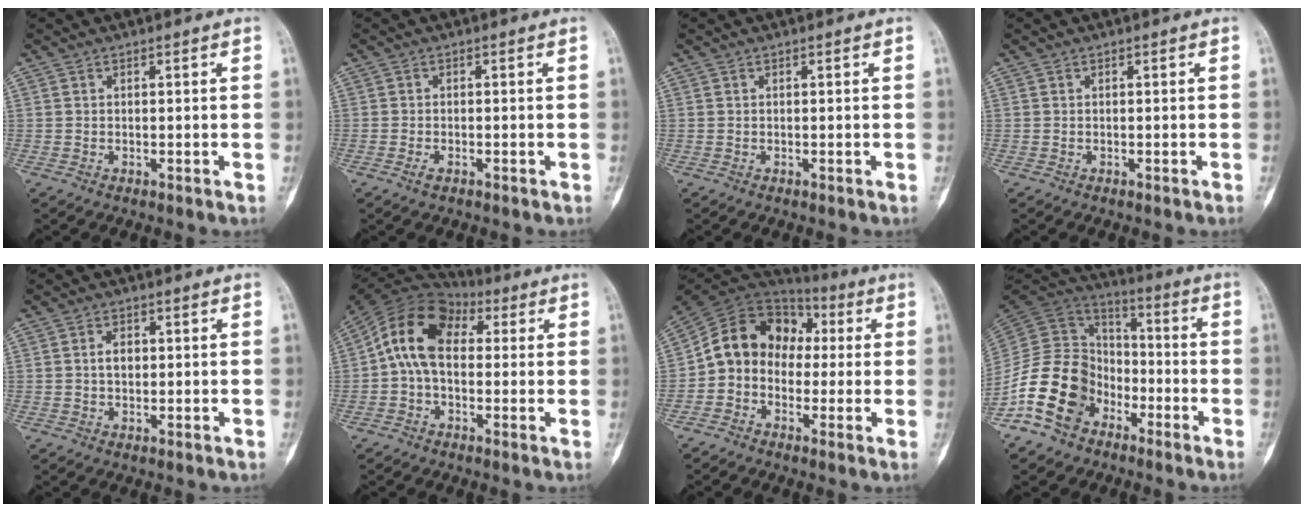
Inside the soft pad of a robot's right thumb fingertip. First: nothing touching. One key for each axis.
{"total": 1.4, "fx": -0.8, "fy": 0.7, "fz": 0.9, "tx": -0.024, "ty": 0.002, "tz": -0.015}
{"total": 0.0}
{"total": 0.0}
{"total": 2.5, "fx": 0.2, "fy": 1.7, "fz": 1.9, "tx": -0.028, "ty": 0.001, "tz": 0.002}
{"total": 12.8, "fx": 1.5, "fy": 8.6, "fz": 9.3, "tx": -0.155, "ty": 0.038, "tz": 0.013}
{"total": 13.9, "fx": 0.2, "fy": 11.3, "fz": 8.1, "tx": -0.109, "ty": 0.048, "tz": -0.009}
{"total": 15.8, "fx": -8.0, "fy": 11.6, "fz": 7.1, "tx": -0.115, "ty": 0.073, "tz": -0.158}